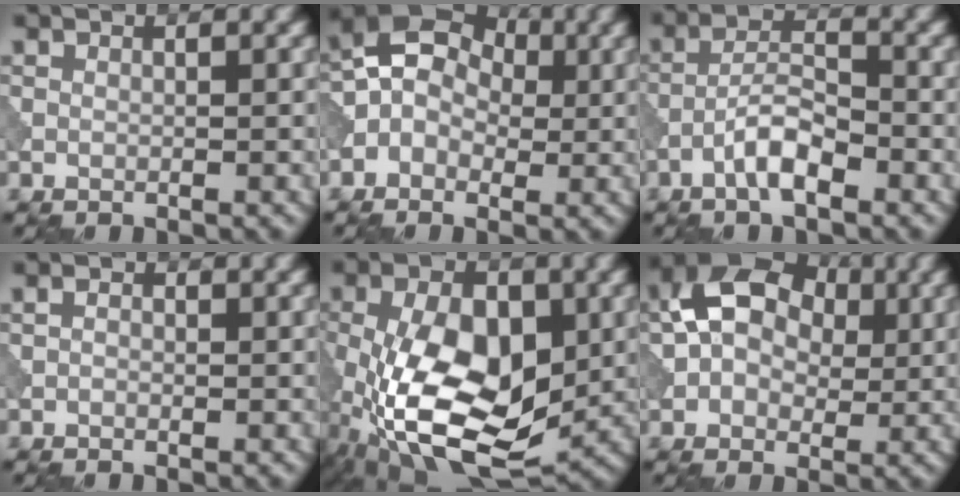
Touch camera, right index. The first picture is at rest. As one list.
[{"total": 6.5, "force": [0.2, 5.1, 3.9], "torque": [-0.047, 0.036, -0.023]}, {"total": 3.6, "force": [-2.1, 1.0, 2.8], "torque": [-0.052, 0.013, -0.047]}, {"total": 0.9, "force": [0.1, 0.6, 0.7], "torque": [-0.007, -0.003, -0.002]}, {"total": 12.7, "force": [-2.7, 6.7, 10.4], "torque": [-0.199, -0.011, -0.051]}, {"total": 8.9, "force": [1.6, 6.6, 5.7], "torque": [-0.101, 0.034, 0.010]}]